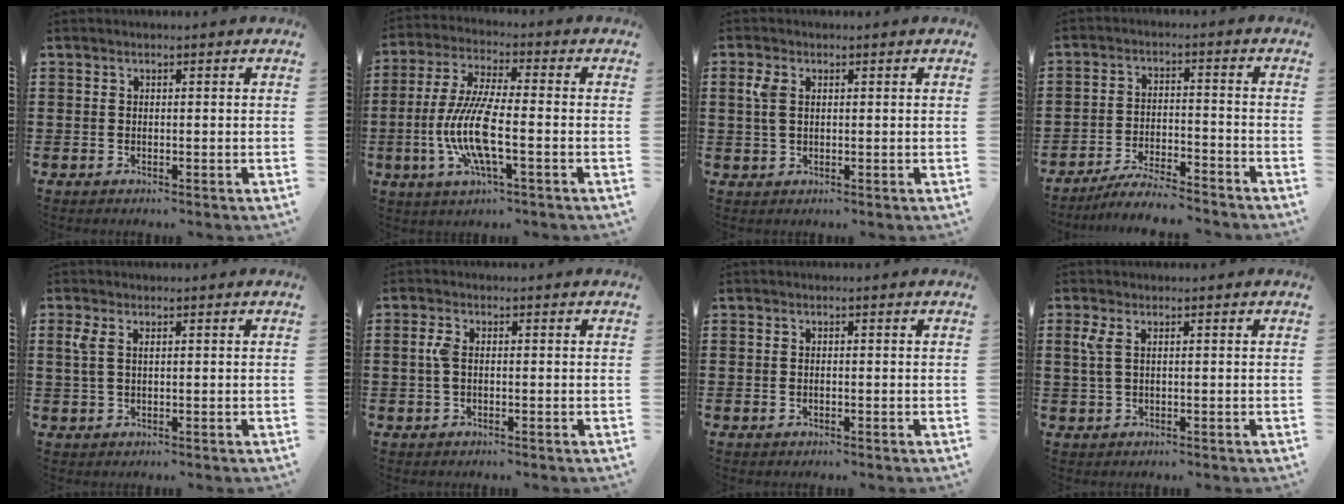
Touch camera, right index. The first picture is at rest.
{"total": 10.3, "force": [-2.8, 2.5, 9.6], "torque": [-0.221, -0.020, -0.061]}
{"total": 3.1, "force": [0.9, 1.8, 2.3], "torque": [-0.052, 0.008, 0.014]}
{"total": 5.4, "force": [-5.2, 0.0, 1.4], "torque": [-0.030, -0.002, -0.103]}
{"total": 2.1, "force": [0.7, 1.0, 1.7], "torque": [-0.038, 0.006, 0.011]}
{"total": 2.5, "force": [0.0, 1.1, 2.2], "torque": [-0.060, -0.003, -0.006]}
{"total": 0.7, "force": [-0.1, 0.3, 0.6], "torque": [-0.013, -0.001, -0.002]}
{"total": 2.3, "force": [0.6, 0.8, 2.1], "torque": [-0.060, -0.001, 0.005]}